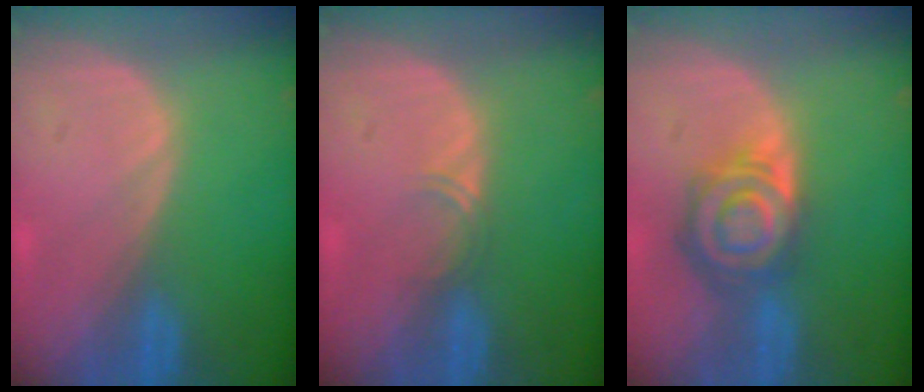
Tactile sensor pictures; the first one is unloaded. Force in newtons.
{"total": 1.4, "press": 1.1, "slide": 0.9}
{"total": 8.0, "press": 7.1, "slide": 3.6}